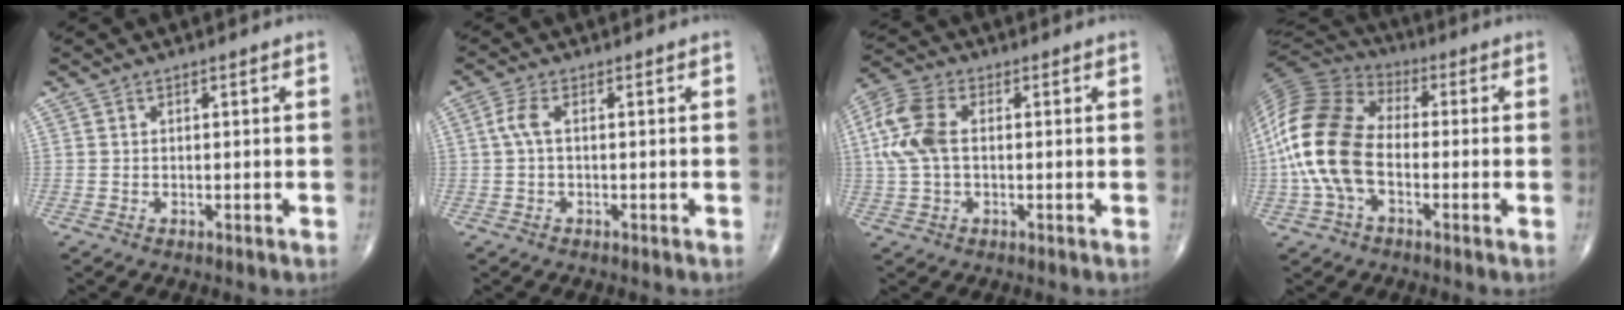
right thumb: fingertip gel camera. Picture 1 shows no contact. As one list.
[{"total": 2.9, "force": [0.2, 1.0, 2.7], "torque": [-0.072, 0.007, -0.001]}, {"total": 9.8, "force": [0.9, 5.8, 7.8], "torque": [-0.191, 0.019, 0.014]}, {"total": 17.5, "force": [-2.6, 10.5, 13.7], "torque": [-0.293, 0.030, -0.057]}]